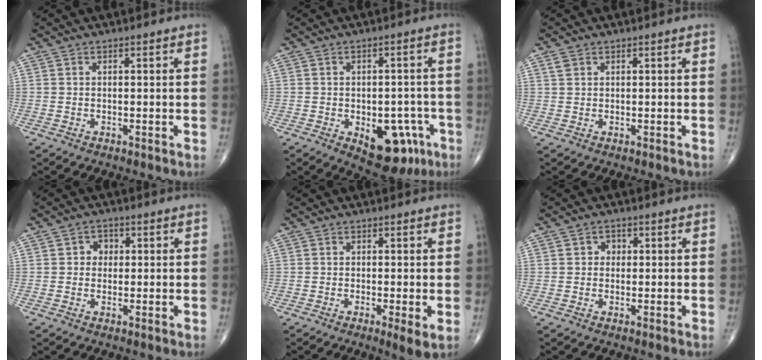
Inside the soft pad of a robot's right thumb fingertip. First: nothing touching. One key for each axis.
{"total": 12.0, "fx": -4.9, "fy": 6.9, "fz": 8.5, "tx": -0.073, "ty": 0.022, "tz": -0.052}
{"total": 1.2, "fx": 0.7, "fy": 0.9, "fz": 0.5, "tx": -0.007, "ty": 0.004, "tz": 0.016}
{"total": 2.8, "fx": 0.4, "fy": 2.5, "fz": 1.2, "tx": 0.004, "ty": 0.006, "tz": 0.000}
{"total": 3.0, "fx": -0.6, "fy": 0.5, "fz": 2.9, "tx": -0.055, "ty": -0.013, "tz": -0.015}
{"total": 1.8, "fx": 0.2, "fy": 1.6, "fz": 0.7, "tx": 0.003, "ty": 0.003, "tz": -0.001}